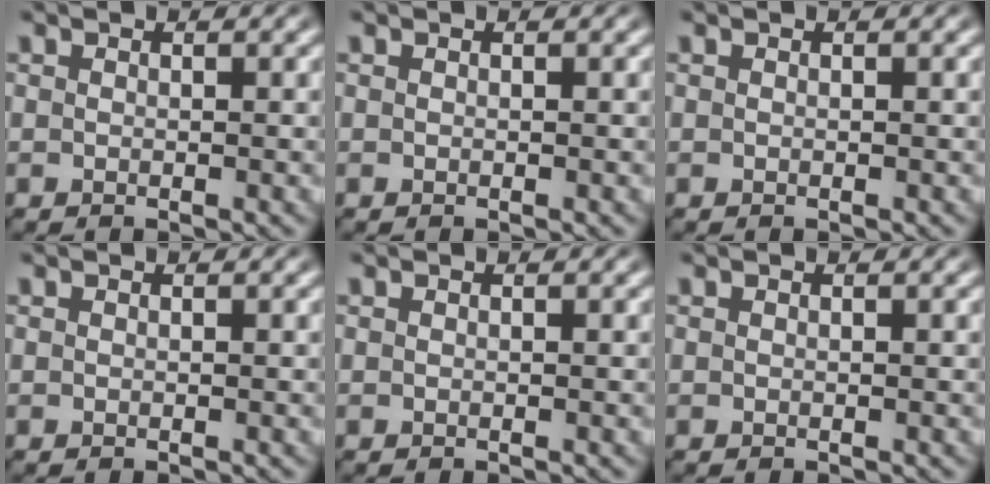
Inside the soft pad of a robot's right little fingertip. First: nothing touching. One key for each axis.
{"total": 0.0}
{"total": 0.0}
{"total": 0.0}
{"total": 0.0}
{"total": 0.0}